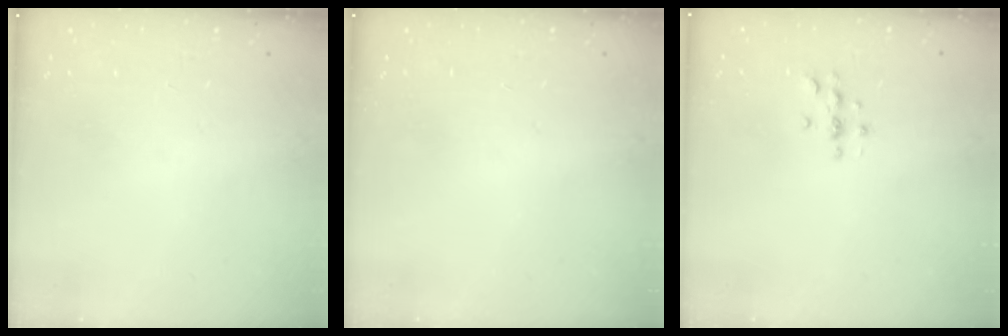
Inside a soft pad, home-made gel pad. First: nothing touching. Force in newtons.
{"total": 0.0}
{"total": 3.4, "press": 3.4, "slide": 0.4}